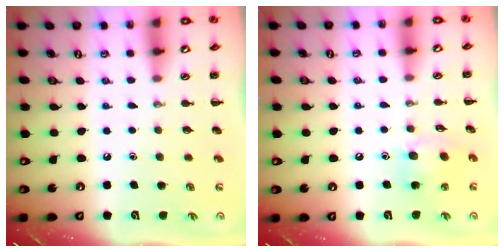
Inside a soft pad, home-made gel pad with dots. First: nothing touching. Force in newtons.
{"total": 9.2, "press": 9.1, "slide": 0.9}